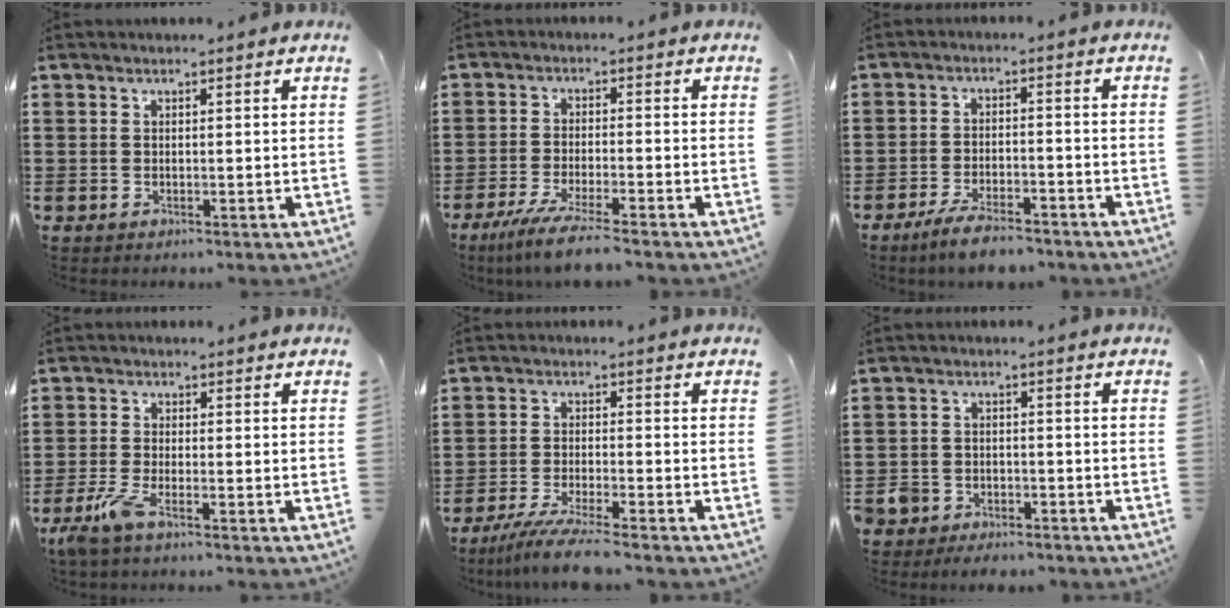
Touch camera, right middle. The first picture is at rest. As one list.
[{"total": 5.5, "force": [-4.6, -0.3, 3.1], "torque": [-0.070, -0.022, -0.086]}, {"total": 5.0, "force": [-4.4, 0.7, 2.3], "torque": [-0.052, -0.004, -0.085]}, {"total": 4.0, "force": [-2.4, 0.7, 3.1], "torque": [-0.086, -0.014, -0.051]}, {"total": 6.1, "force": [-5.3, -0.4, 3.0], "torque": [-0.066, -0.021, -0.100]}, {"total": 3.3, "force": [-3.1, 1.3, -0.1], "torque": [-0.011, -0.002, -0.069]}]